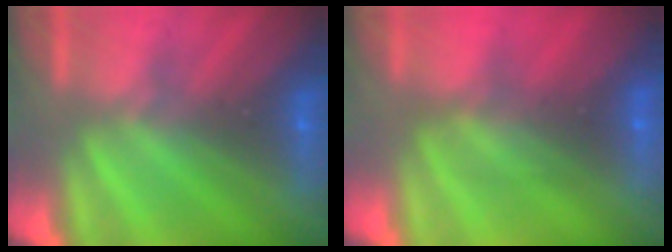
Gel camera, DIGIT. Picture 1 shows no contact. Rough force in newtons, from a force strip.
{"total": 2.7}